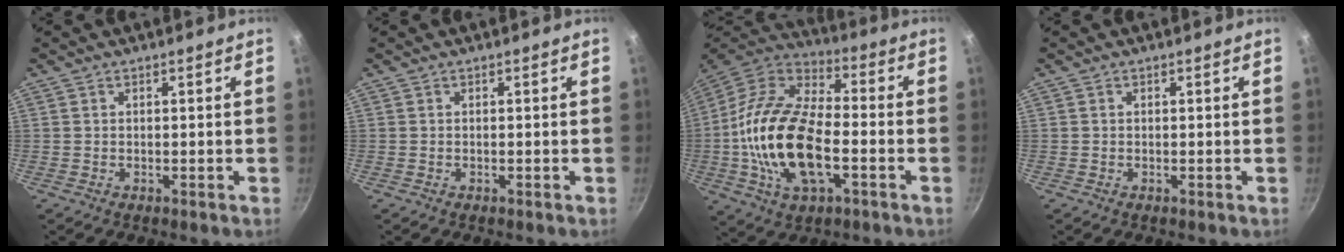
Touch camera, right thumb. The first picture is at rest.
{"total": 0.0}
{"total": 21.7, "force": [-4.0, 11.2, 18.2], "torque": [-0.341, 0.028, -0.084]}
{"total": 0.0}